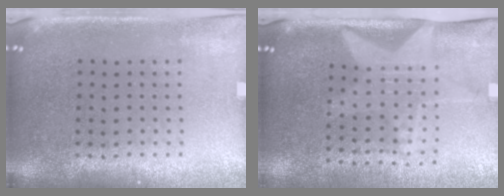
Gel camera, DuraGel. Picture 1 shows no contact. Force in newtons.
{"total": 2.0, "press": 1.6, "slide": 1.2}